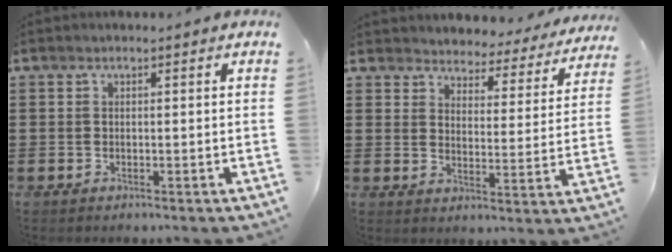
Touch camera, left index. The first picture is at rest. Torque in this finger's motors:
{"motor_torque": [2.14, 0.00, 0.22, 0.03]}